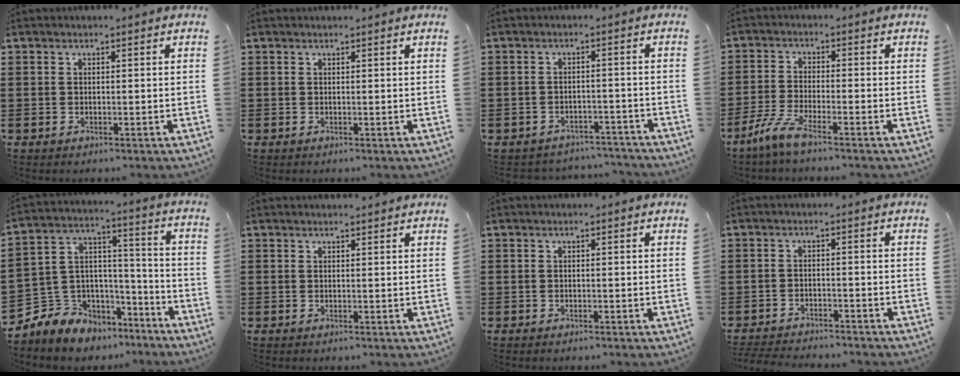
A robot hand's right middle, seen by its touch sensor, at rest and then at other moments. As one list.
[{"total": 0.0}, {"total": 2.8, "force": [-2.7, 0.4, -0.1], "torque": [-0.007, -0.001, -0.060]}, {"total": 4.7, "force": [-3.5, 0.2, 3.2], "torque": [-0.087, -0.017, -0.073]}, {"total": 6.4, "force": [-4.7, 4.3, -0.9], "torque": [-0.015, -0.013, -0.092]}, {"total": 0.8, "force": [0.8, -0.1, 0.0], "torque": [-0.001, -0.003, 0.015]}, {"total": 0.0}, {"total": 2.8, "force": [-2.8, 0.1, 0.1], "torque": [-0.014, -0.004, -0.061]}]